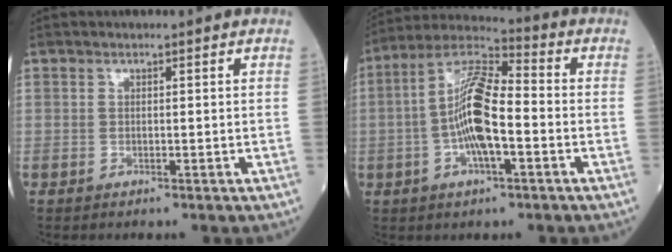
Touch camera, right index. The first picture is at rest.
{"total": 11.8, "force": [-1.7, 3.2, 11.2], "torque": [-0.224, 0.017, -0.034]}